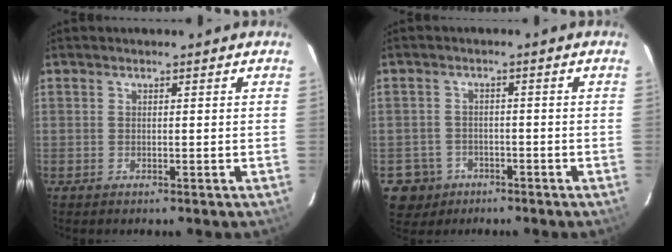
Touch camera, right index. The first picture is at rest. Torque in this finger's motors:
{"motor_torque": [-1.04, -0.55, -1.06, -0.21]}